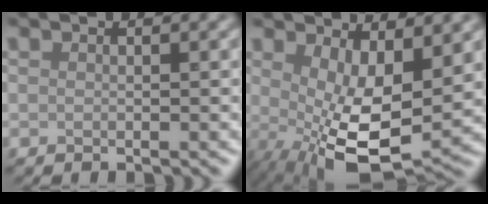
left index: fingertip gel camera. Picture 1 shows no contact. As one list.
[{"total": 8.7, "force": [0.2, 3.6, 7.9], "torque": [-0.144, -0.020, 0.014]}]